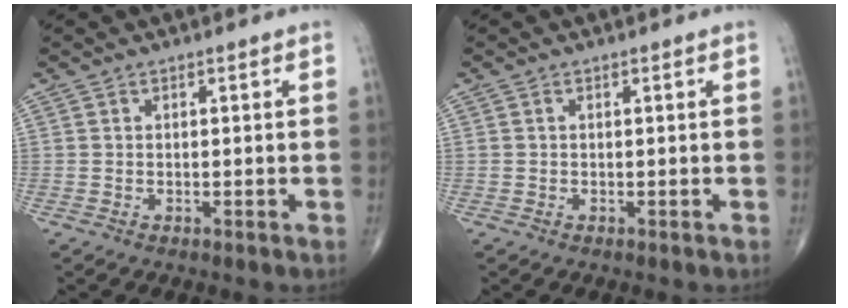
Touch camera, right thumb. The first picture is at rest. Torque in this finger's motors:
{"motor_torque": [0.02, -0.10, 0.13, 0.01, 0.03]}